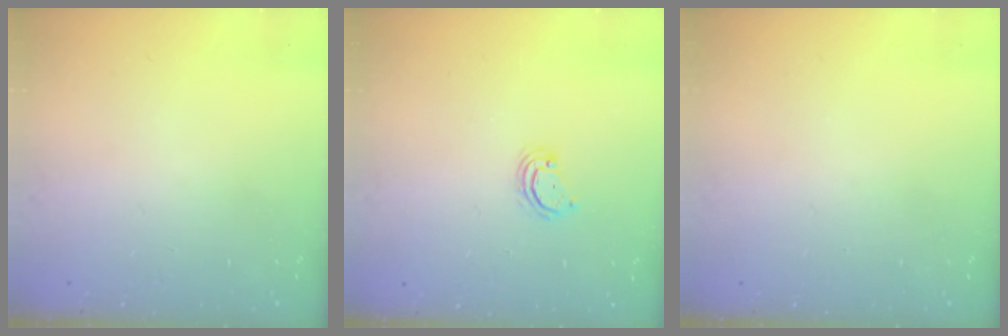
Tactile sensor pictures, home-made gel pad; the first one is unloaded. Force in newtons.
{"total": 2.9, "press": 2.9, "slide": 0.2}
{"total": 0.0}